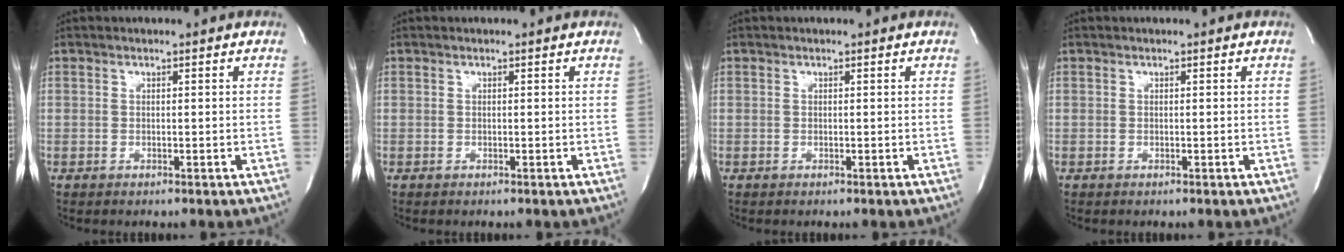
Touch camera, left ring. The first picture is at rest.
{"total": 0.0}
{"total": 0.0}
{"total": 0.0}